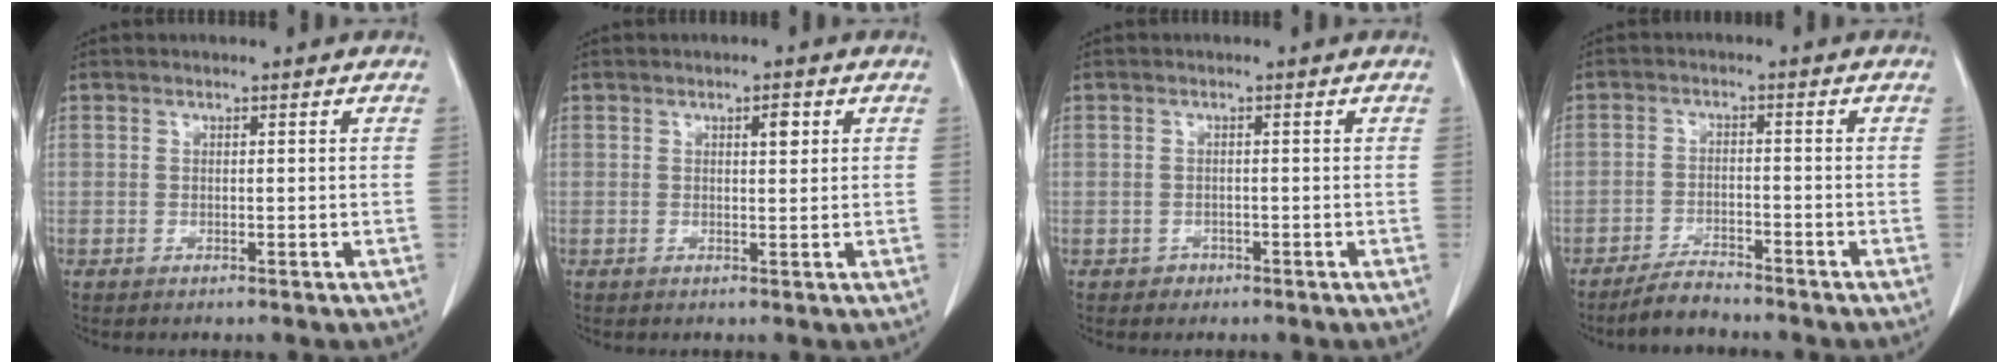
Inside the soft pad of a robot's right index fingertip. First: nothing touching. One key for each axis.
{"total": 1.9, "fx": 0.8, "fy": 0.5, "fz": 1.6, "tx": -0.027, "ty": -0.001, "tz": 0.012}
{"total": 1.3, "fx": -0.7, "fy": 1.0, "fz": 0.0, "tx": 0.002, "ty": 0.004, "tz": -0.013}
{"total": 3.8, "fx": -3.6, "fy": 0.7, "fz": 1.0, "tx": -0.023, "ty": -0.009, "tz": -0.065}